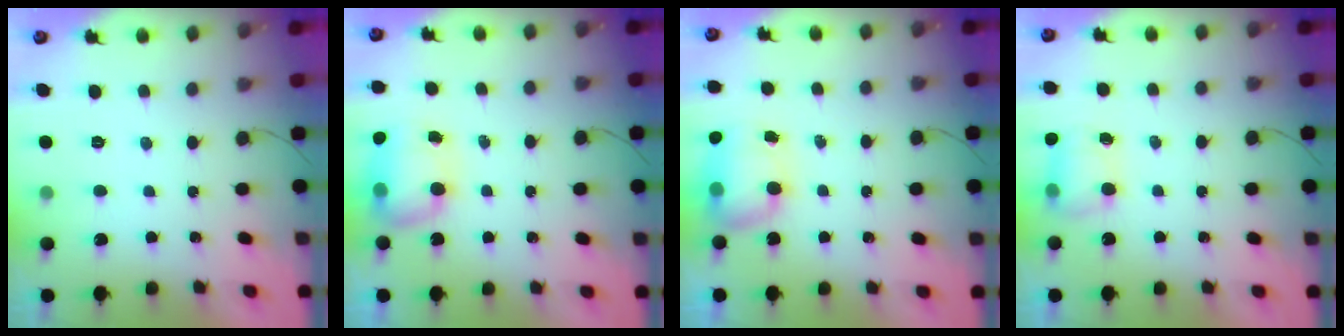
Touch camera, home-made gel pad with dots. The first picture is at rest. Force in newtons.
{"total": 8.1, "press": 8.0, "slide": 1.0}
{"total": 8.0, "press": 7.6, "slide": 2.6}
{"total": 5.8, "press": 5.6, "slide": 1.5}